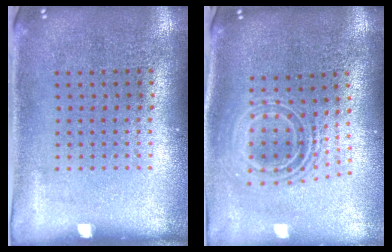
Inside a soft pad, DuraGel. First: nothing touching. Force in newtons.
{"total": 2.1, "press": 1.5, "slide": 1.5}